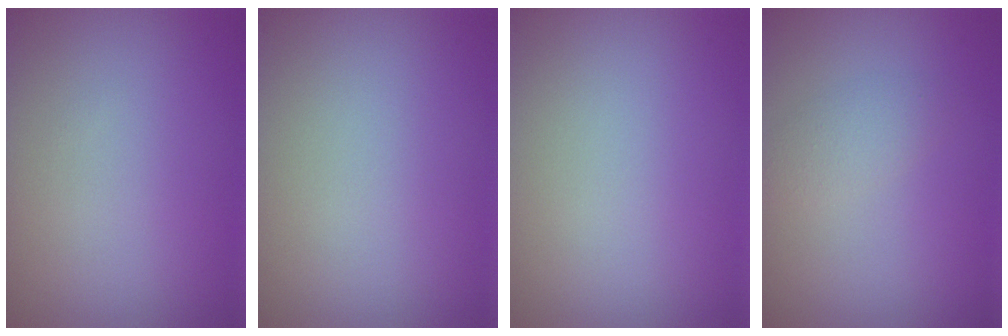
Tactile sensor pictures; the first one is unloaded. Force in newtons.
{"total": 0.0}
{"total": 0.0}
{"total": 1.7, "press": 1.7, "slide": 0.1}